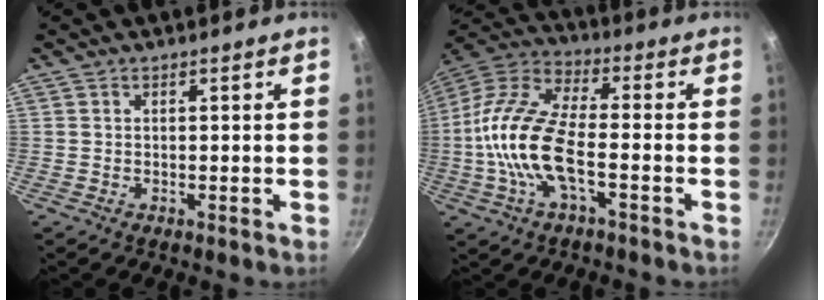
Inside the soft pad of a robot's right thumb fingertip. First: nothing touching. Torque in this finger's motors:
{"motor_torque": [-0.33, 1.20, 2.00, -0.77, 0.25]}